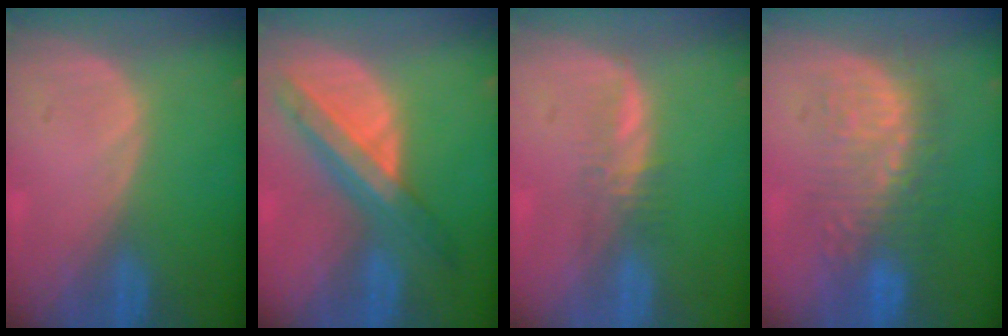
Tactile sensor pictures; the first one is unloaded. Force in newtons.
{"total": 8.4, "press": 7.2, "slide": 4.4}
{"total": 2.3, "press": 2.2, "slide": 0.6}
{"total": 8.8, "press": 8.6, "slide": 1.4}